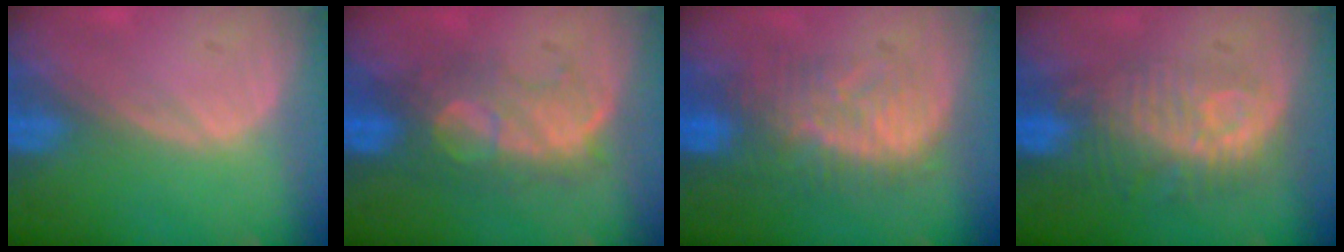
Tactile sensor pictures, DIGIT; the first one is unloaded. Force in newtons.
{"total": 8.0, "press": 7.8, "slide": 1.9}
{"total": 8.4, "press": 8.2, "slide": 1.9}
{"total": 9.8, "press": 8.8, "slide": 4.2}